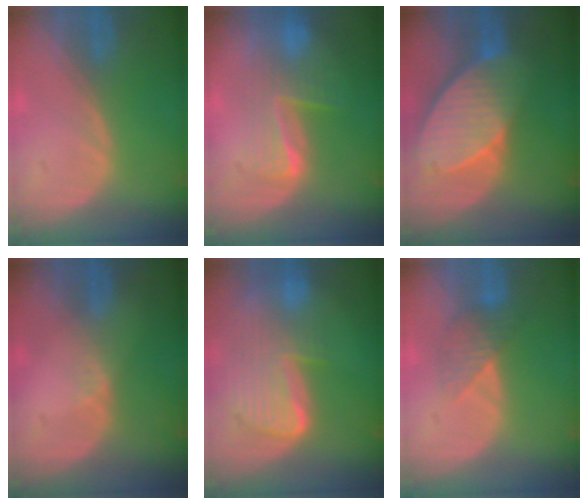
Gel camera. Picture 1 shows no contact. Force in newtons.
{"total": 6.8, "press": 6.6, "slide": 1.5}
{"total": 10.2, "press": 8.9, "slide": 5.0}
{"total": 1.8, "press": 1.2, "slide": 1.3}
{"total": 9.9, "press": 8.4, "slide": 5.1}
{"total": 4.0, "press": 3.8, "slide": 1.0}